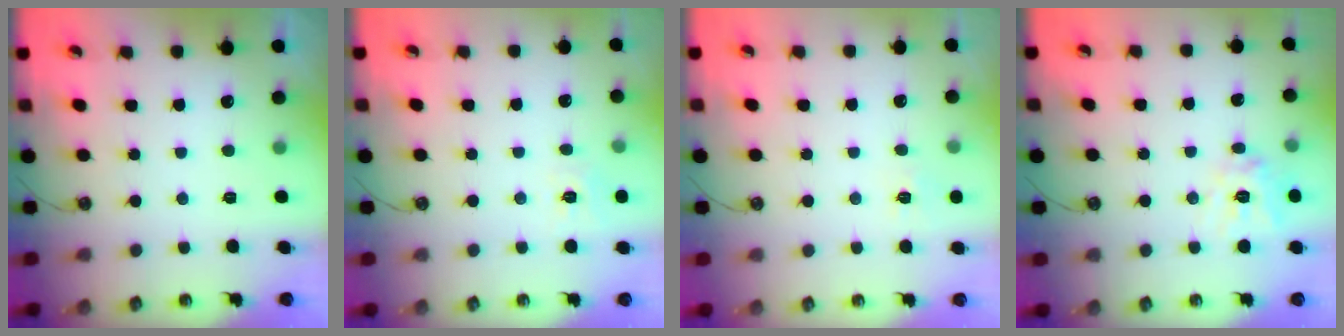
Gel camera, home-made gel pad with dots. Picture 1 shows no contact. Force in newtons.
{"total": 6.5, "press": 6.5, "slide": 0.7}
{"total": 6.2, "press": 6.2, "slide": 0.7}
{"total": 12.4, "press": 12.3, "slide": 1.5}